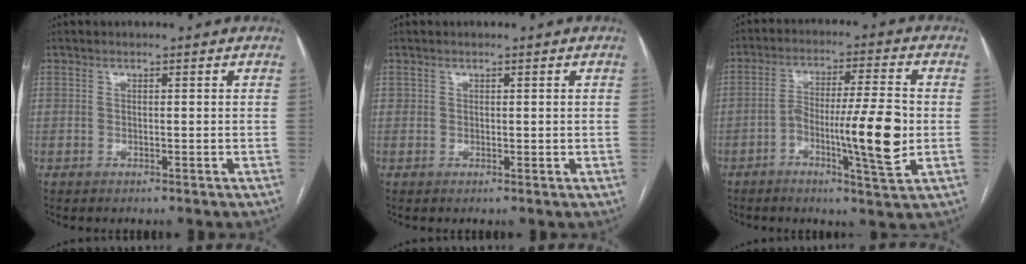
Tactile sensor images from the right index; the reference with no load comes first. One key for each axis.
{"total": 0.9, "fx": 0.5, "fy": 0.7, "fz": 0.1, "tx": 0.010, "ty": -0.001, "tz": 0.006}
{"total": 11.0, "fx": -2.5, "fy": 1.0, "fz": 10.6, "tx": -0.177, "ty": 0.003, "tz": -0.041}